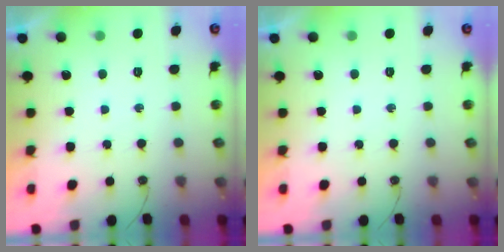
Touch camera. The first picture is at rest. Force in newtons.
{"total": 0.0}